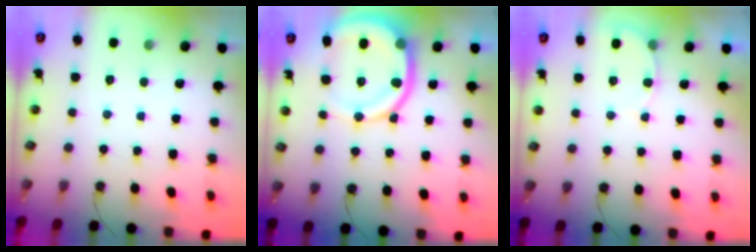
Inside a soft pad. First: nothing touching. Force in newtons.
{"total": 16.2, "press": 16.1, "slide": 2.0}
{"total": 5.9, "press": 5.8, "slide": 0.4}